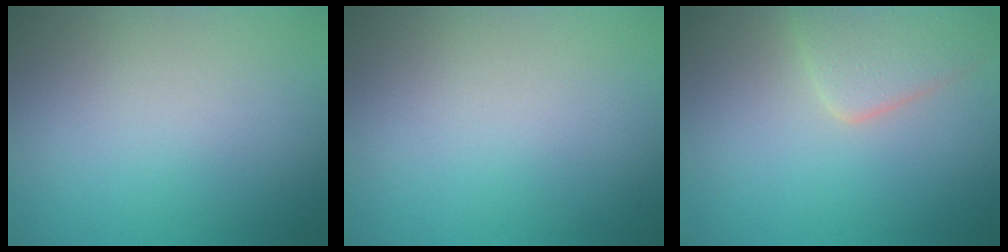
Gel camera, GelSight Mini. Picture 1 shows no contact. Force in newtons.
{"total": 0.0}
{"total": 3.5, "press": 3.5, "slide": 0.2}